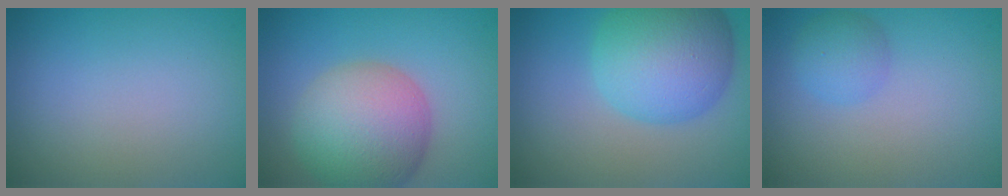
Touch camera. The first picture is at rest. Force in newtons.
{"total": 8.9, "press": 8.8, "slide": 0.5}
{"total": 8.9, "press": 8.9, "slide": 0.2}
{"total": 2.0, "press": 2.0, "slide": 0.1}